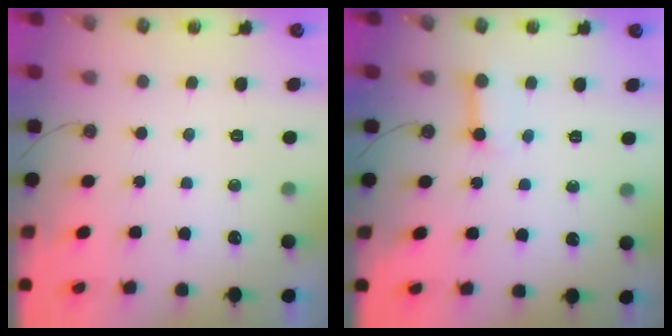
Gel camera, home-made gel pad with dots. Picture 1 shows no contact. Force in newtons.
{"total": 5.1, "press": 5.1, "slide": 0.6}